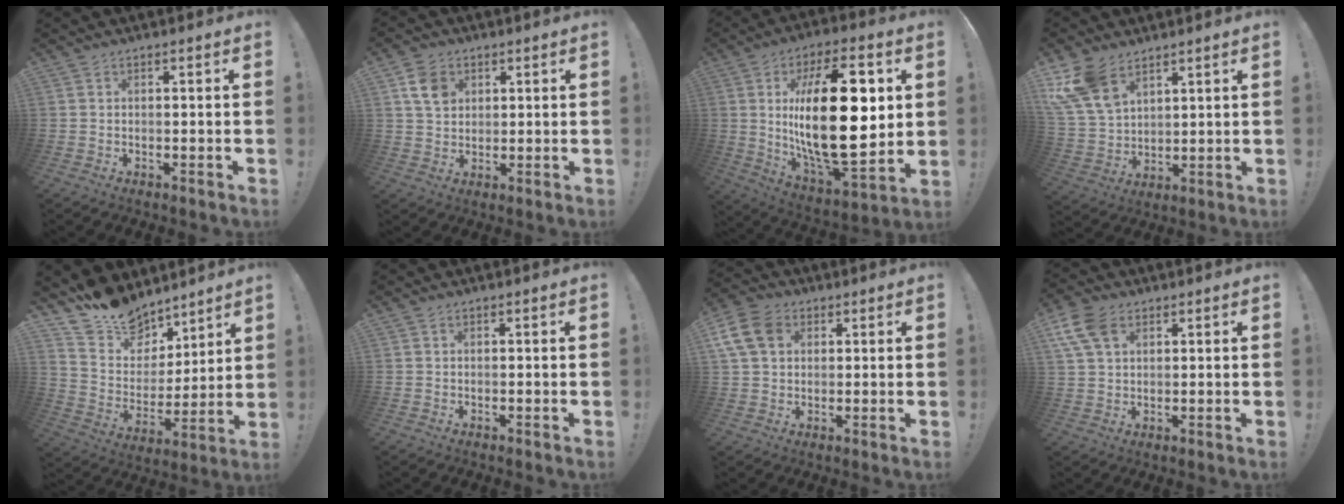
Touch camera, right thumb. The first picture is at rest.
{"total": 7.9, "force": [3.4, 6.1, 3.7], "torque": [-0.053, -0.005, 0.067]}
{"total": 30.8, "force": [4.0, 12.9, 27.7], "torque": [-0.486, -0.024, 0.064]}
{"total": 13.4, "force": [8.5, 7.9, 6.7], "torque": [-0.141, -0.045, 0.167]}
{"total": 14.5, "force": [12.0, 8.0, 2.1], "torque": [-0.045, -0.097, 0.226]}
{"total": 0.0}
{"total": 11.4, "force": [3.9, 8.6, 6.3], "torque": [-0.124, -0.010, 0.078]}
{"total": 9.9, "force": [4.2, 6.7, 6.0], "torque": [-0.108, -0.009, 0.081]}